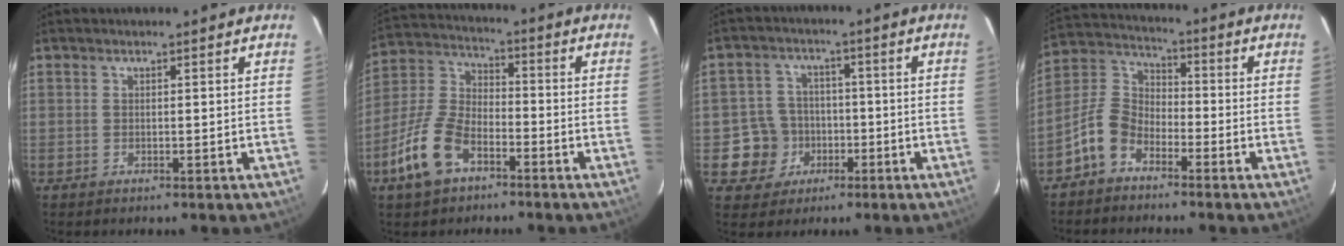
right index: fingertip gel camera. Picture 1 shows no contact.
{"total": 12.4, "force": [-6.9, 6.4, 8.1], "torque": [-0.183, 0.012, -0.134]}
{"total": 7.6, "force": [-2.3, 7.2, 0.7], "torque": [-0.031, 0.025, -0.032]}
{"total": 8.0, "force": [-5.2, 4.6, 4.0], "torque": [-0.092, 0.025, -0.114]}